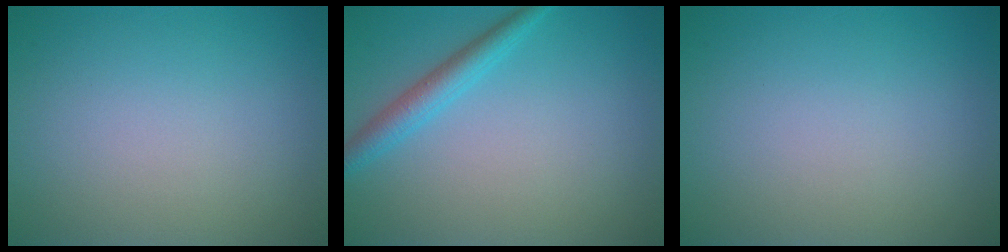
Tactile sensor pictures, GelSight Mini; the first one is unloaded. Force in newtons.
{"total": 2.6, "press": 2.5, "slide": 0.1}
{"total": 0.0}